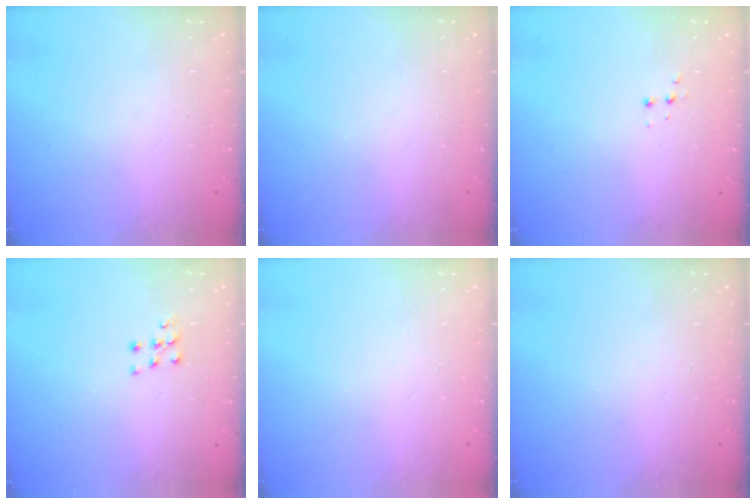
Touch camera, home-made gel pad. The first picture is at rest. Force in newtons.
{"total": 0.0}
{"total": 3.0, "press": 2.9, "slide": 0.7}
{"total": 6.1, "press": 6.0, "slide": 0.5}
{"total": 0.0}
{"total": 0.6, "press": 0.0, "slide": 0.6}